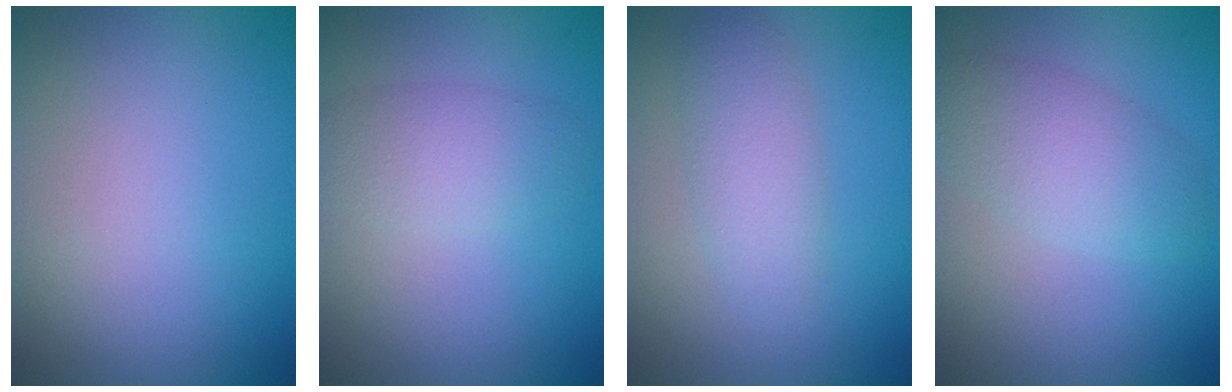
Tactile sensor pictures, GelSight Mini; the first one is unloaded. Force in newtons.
{"total": 2.9, "press": 2.9, "slide": 0.2}
{"total": 2.9, "press": 2.9, "slide": 0.1}
{"total": 4.1, "press": 4.1, "slide": 0.0}